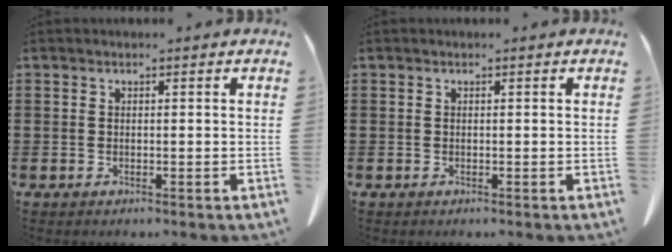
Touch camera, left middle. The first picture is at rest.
{"total": 0.0}